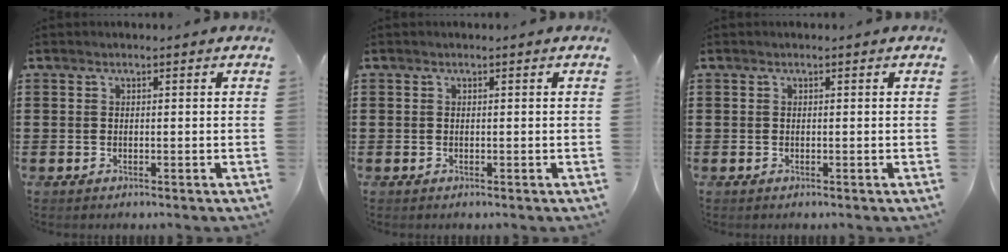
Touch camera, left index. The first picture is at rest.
{"total": 0.0}
{"total": 0.0}